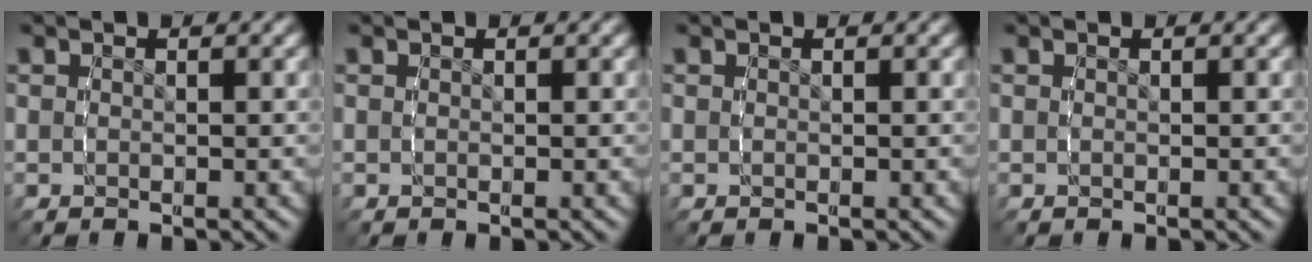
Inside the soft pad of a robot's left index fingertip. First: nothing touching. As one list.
[{"total": 0.0}, {"total": 0.0}, {"total": 0.0}]